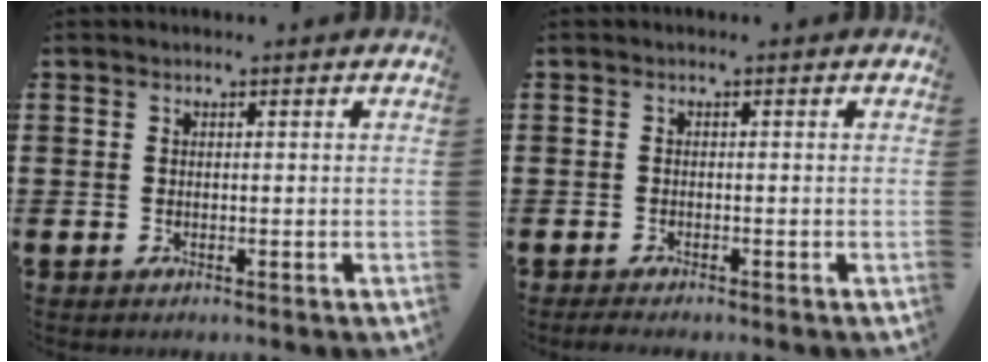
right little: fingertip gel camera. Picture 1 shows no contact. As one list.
[{"total": 0.9, "force": [-0.7, 0.1, 0.5], "torque": [-0.009, -0.001, -0.015]}]